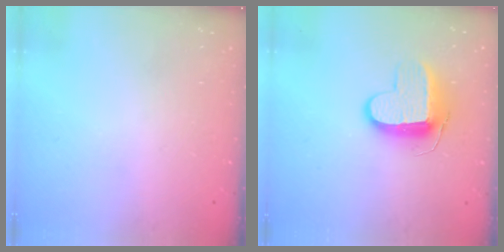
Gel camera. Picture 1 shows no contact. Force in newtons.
{"total": 9.4, "press": 9.3, "slide": 1.3}